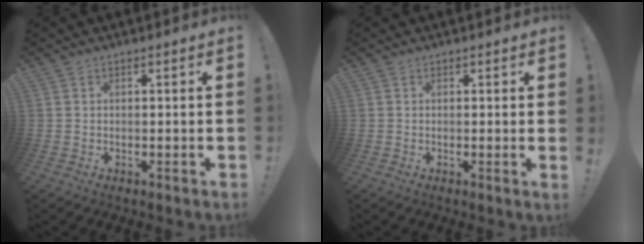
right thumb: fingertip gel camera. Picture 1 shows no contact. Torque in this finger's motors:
{"motor_torque": [-0.05, 0.05, 0.59, -0.37, 0.15]}